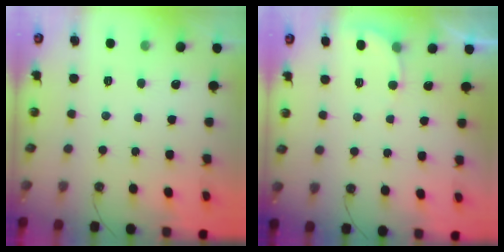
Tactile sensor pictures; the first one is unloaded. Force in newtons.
{"total": 2.7, "press": 2.7, "slide": 0.2}